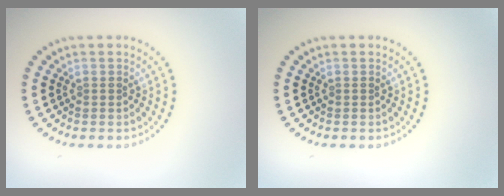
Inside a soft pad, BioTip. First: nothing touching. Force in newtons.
{"total": 0.0}